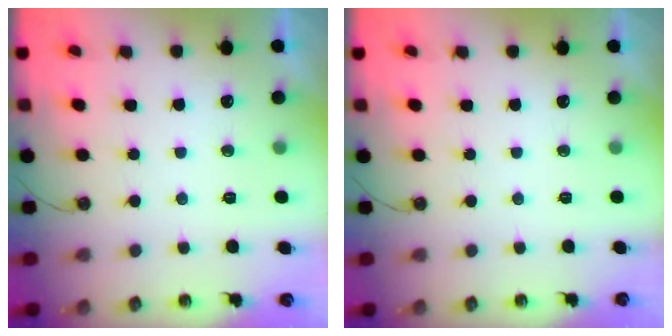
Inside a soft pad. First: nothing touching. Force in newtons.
{"total": 0.0}